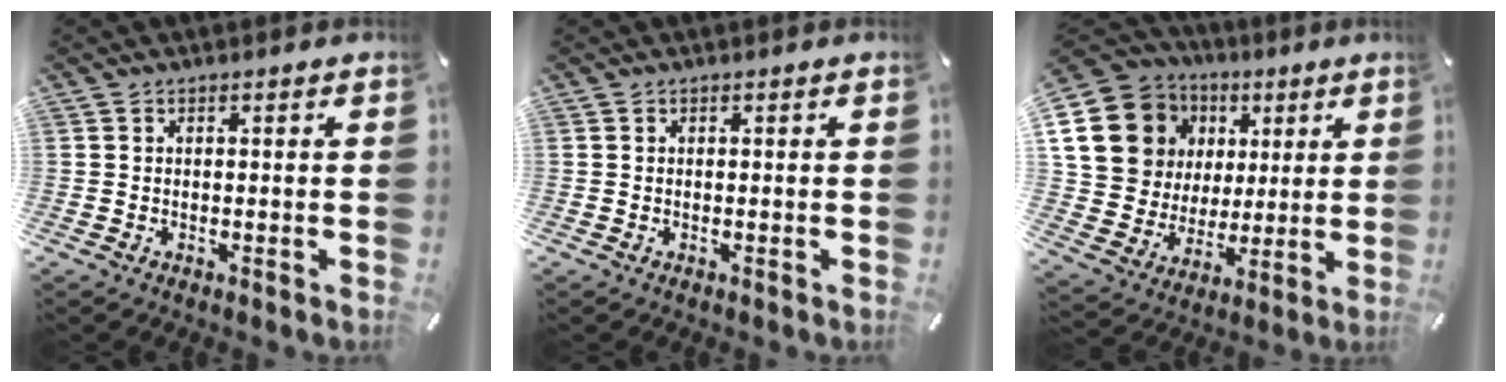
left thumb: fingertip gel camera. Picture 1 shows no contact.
{"total": 0.0}
{"total": 18.2, "force": [5.7, 15.6, 7.3], "torque": [-0.134, -0.017, 0.121]}